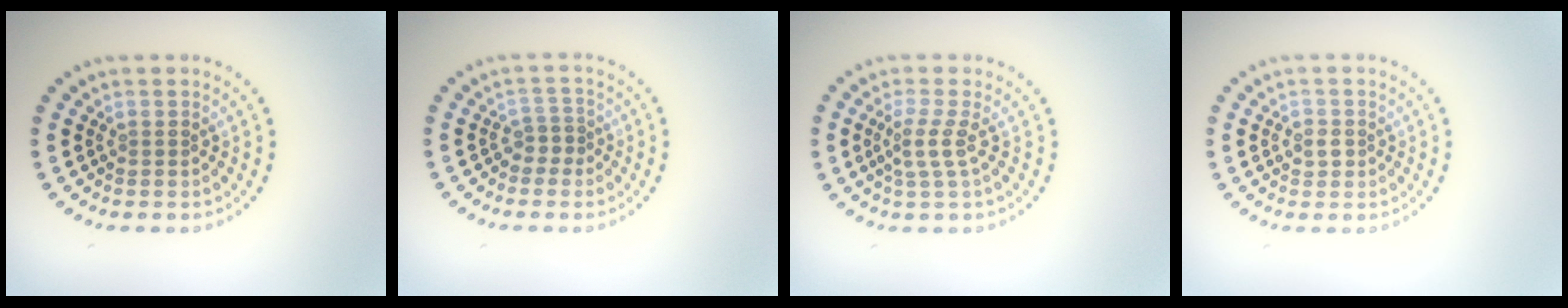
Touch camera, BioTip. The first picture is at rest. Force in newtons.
{"total": 1.6, "press": 1.3, "slide": 0.9}
{"total": 2.1, "press": 1.5, "slide": 1.4}
{"total": 1.4, "press": 1.3, "slide": 0.4}